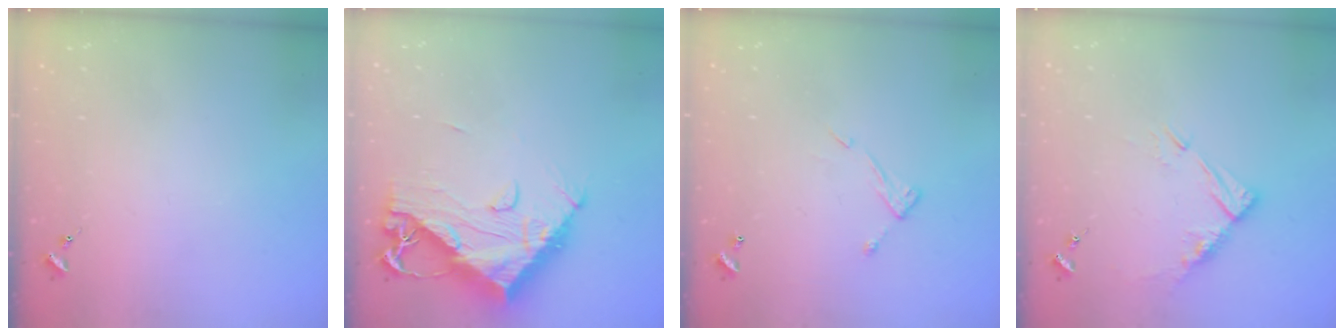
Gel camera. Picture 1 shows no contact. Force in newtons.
{"total": 15.8, "press": 15.7, "slide": 1.7}
{"total": 7.0, "press": 7.0, "slide": 0.4}
{"total": 10.2, "press": 10.1, "slide": 0.9}